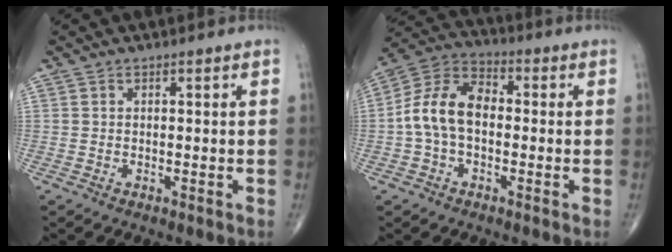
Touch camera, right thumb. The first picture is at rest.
{"total": 11.4, "force": [-0.8, 7.3, 8.7], "torque": [-0.156, 0.037, -0.028]}